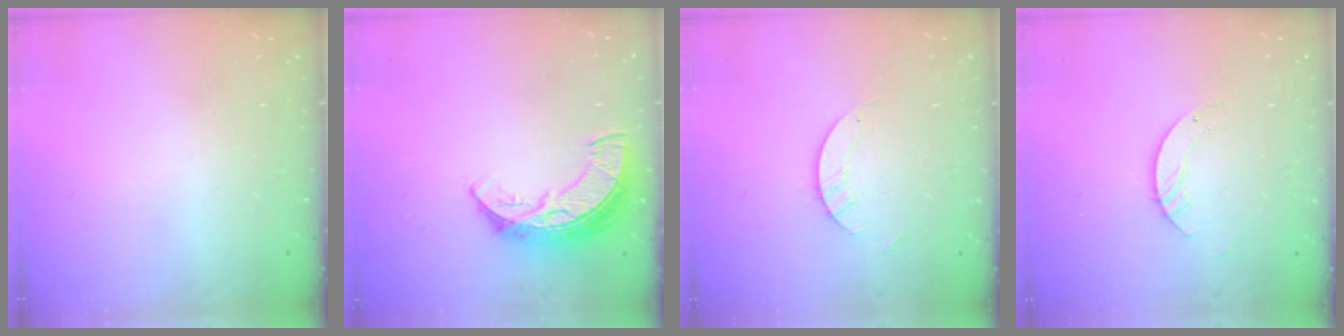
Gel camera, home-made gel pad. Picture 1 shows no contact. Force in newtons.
{"total": 9.6, "press": 9.6, "slide": 0.6}
{"total": 2.9, "press": 2.9, "slide": 0.3}
{"total": 3.5, "press": 3.5, "slide": 0.3}